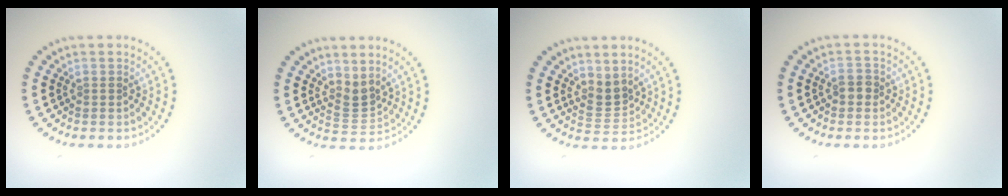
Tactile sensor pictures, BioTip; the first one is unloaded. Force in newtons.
{"total": 2.0, "press": 1.4, "slide": 1.5}
{"total": 2.3, "press": 1.7, "slide": 1.6}
{"total": 1.3, "press": 1.2, "slide": 0.4}